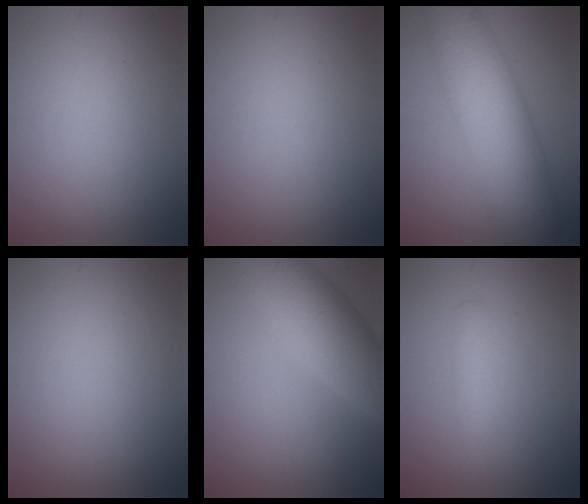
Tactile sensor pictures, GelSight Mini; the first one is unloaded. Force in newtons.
{"total": 0.0}
{"total": 8.7, "press": 8.7, "slide": 0.2}
{"total": 0.0}
{"total": 7.0, "press": 7.0, "slide": 0.3}
{"total": 1.5, "press": 1.5, "slide": 0.0}